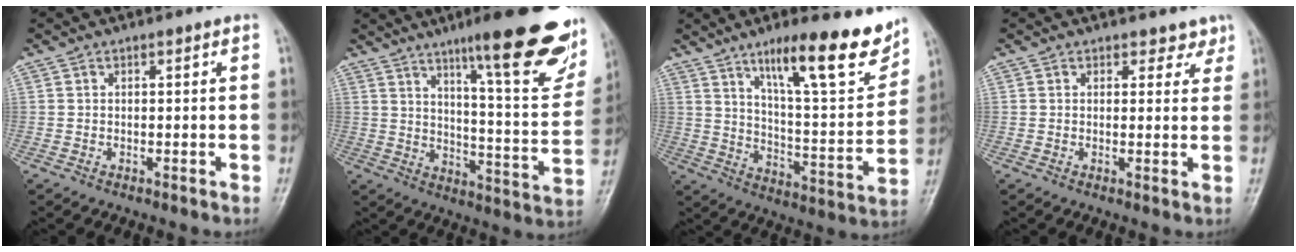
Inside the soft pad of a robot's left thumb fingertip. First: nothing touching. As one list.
[{"total": 24.2, "force": [15.0, 4.5, 18.4], "torque": [-0.220, -0.064, 0.213]}, {"total": 19.4, "force": [12.6, 4.4, 14.0], "torque": [-0.173, -0.068, 0.202]}, {"total": 2.6, "force": [2.0, 1.7, 0.3], "torque": [0.022, -0.012, 0.016]}]